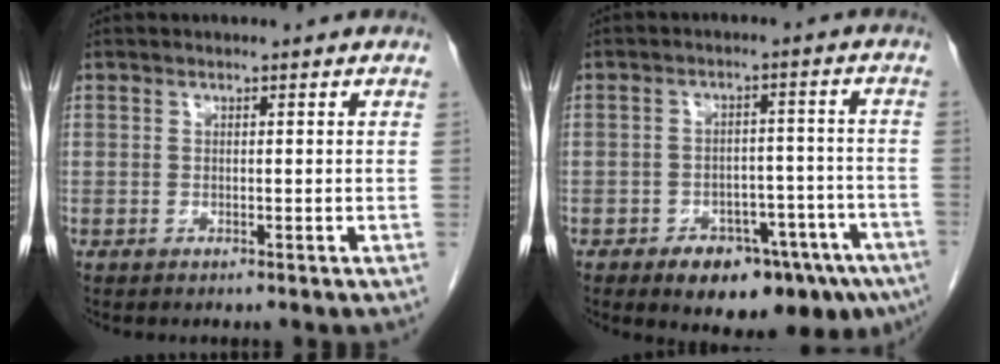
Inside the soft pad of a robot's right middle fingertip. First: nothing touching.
{"total": 14.0, "force": [-9.2, 5.8, 8.8], "torque": [-0.064, 0.027, -0.124]}